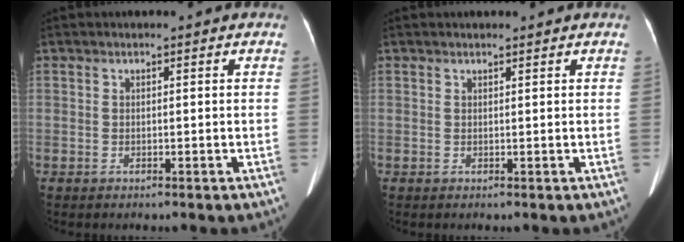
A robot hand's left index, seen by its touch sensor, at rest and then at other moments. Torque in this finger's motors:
{"motor_torque": [0.05, 0.00, 0.03, 0.02]}